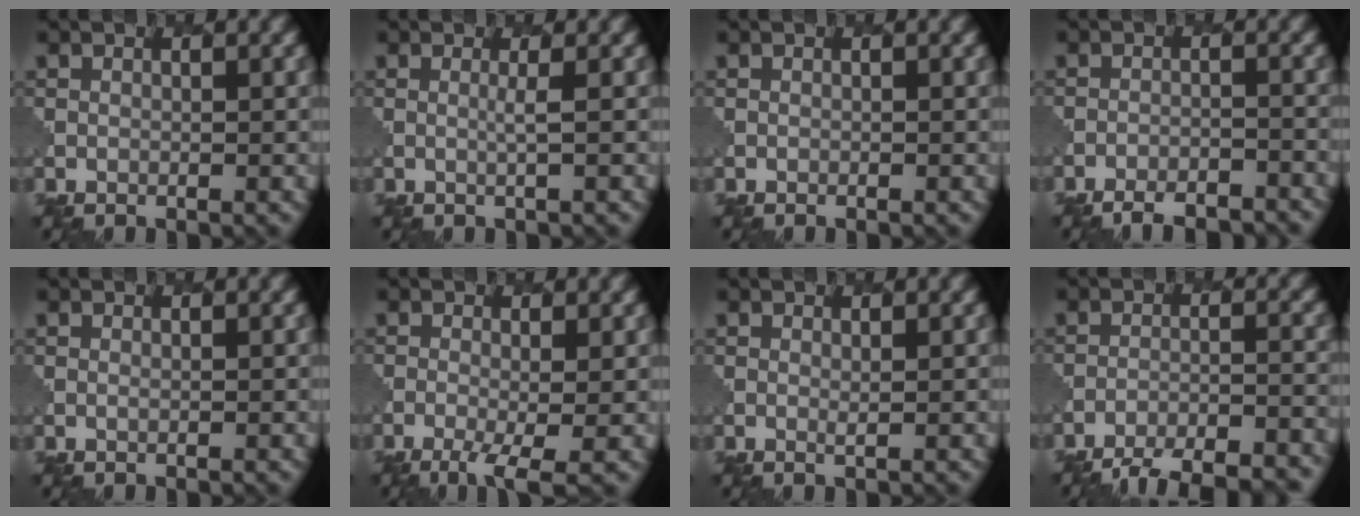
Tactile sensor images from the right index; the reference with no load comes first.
{"total": 1.0, "force": [0.6, 0.1, 0.8], "torque": [-0.013, -0.002, 0.006]}
{"total": 0.0}
{"total": 5.1, "force": [-4.7, 1.1, 1.6], "torque": [-0.025, -0.006, -0.061]}
{"total": 0.6, "force": [0.4, 0.2, 0.4], "torque": [-0.005, -0.003, 0.003]}
{"total": 3.7, "force": [-1.5, 1.0, 3.3], "torque": [-0.060, -0.004, -0.026]}
{"total": 0.7, "force": [0.6, 0.1, 0.4], "torque": [-0.008, -0.002, 0.013]}
{"total": 9.1, "force": [-8.2, 2.0, 3.4], "torque": [-0.052, -0.012, -0.109]}